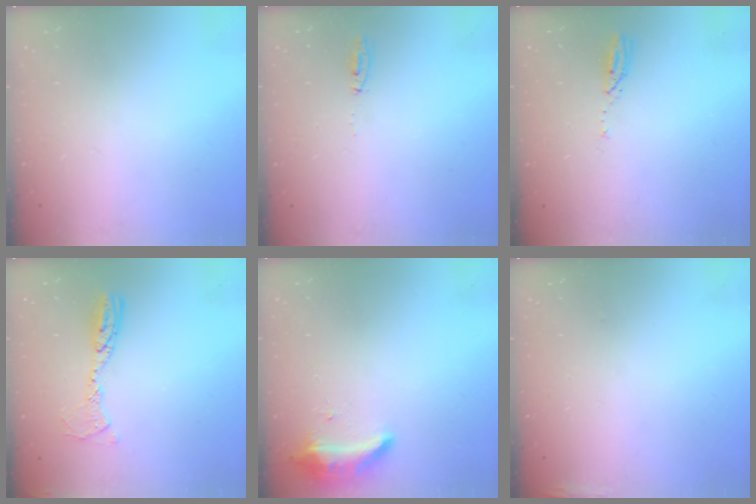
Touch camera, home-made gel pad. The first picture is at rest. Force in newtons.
{"total": 16.2, "press": 5.8, "slide": 15.1}
{"total": 3.6, "press": 3.6, "slide": 0.3}
{"total": 10.6, "press": 10.6, "slide": 0.9}
{"total": 8.3, "press": 8.3, "slide": 0.2}
{"total": 6.3, "press": 5.9, "slide": 2.1}